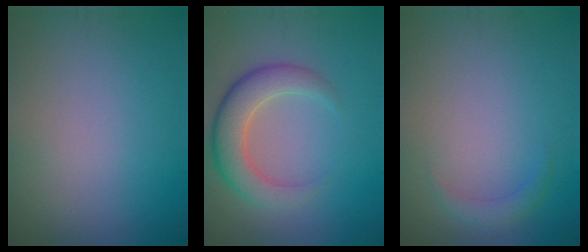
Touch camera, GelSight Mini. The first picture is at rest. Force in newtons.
{"total": 5.1, "press": 5.1, "slide": 0.2}
{"total": 1.3, "press": 1.3, "slide": 0.1}